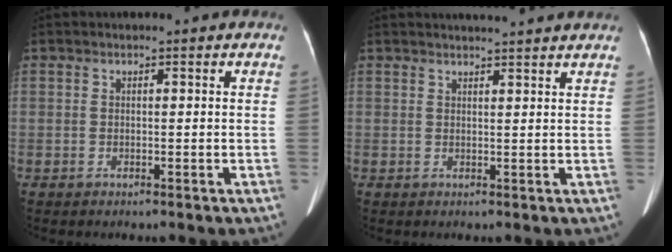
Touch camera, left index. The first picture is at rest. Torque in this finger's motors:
{"motor_torque": [0.07, -0.53, 0.00, 0.03]}